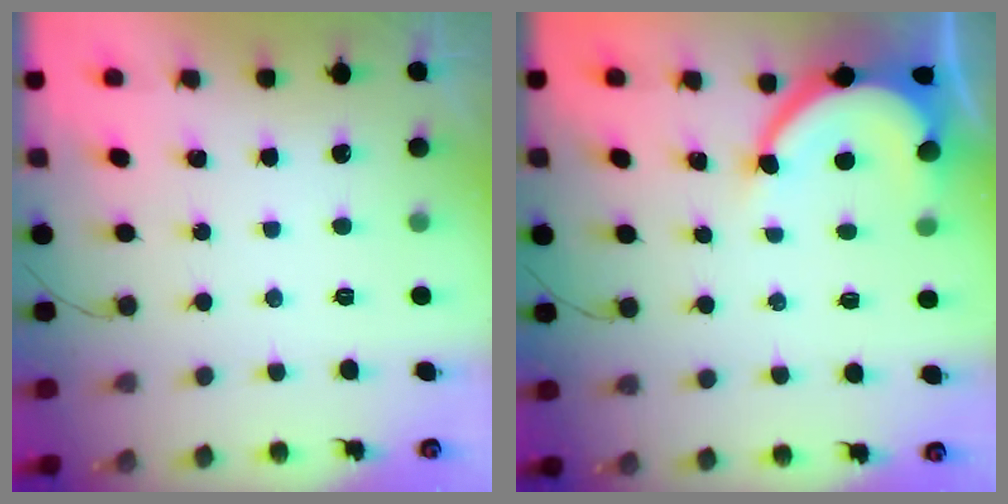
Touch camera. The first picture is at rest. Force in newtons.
{"total": 8.1, "press": 8.0, "slide": 0.8}